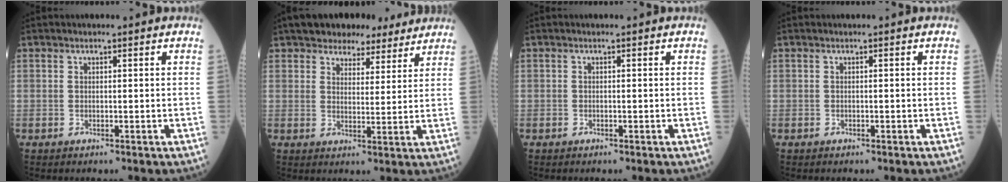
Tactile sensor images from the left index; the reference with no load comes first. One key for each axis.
{"total": 8.8, "fx": 7.4, "fy": 4.1, "fz": 2.6, "tx": -0.024, "ty": 0.017, "tz": 0.097}
{"total": 0.0}
{"total": 0.0}